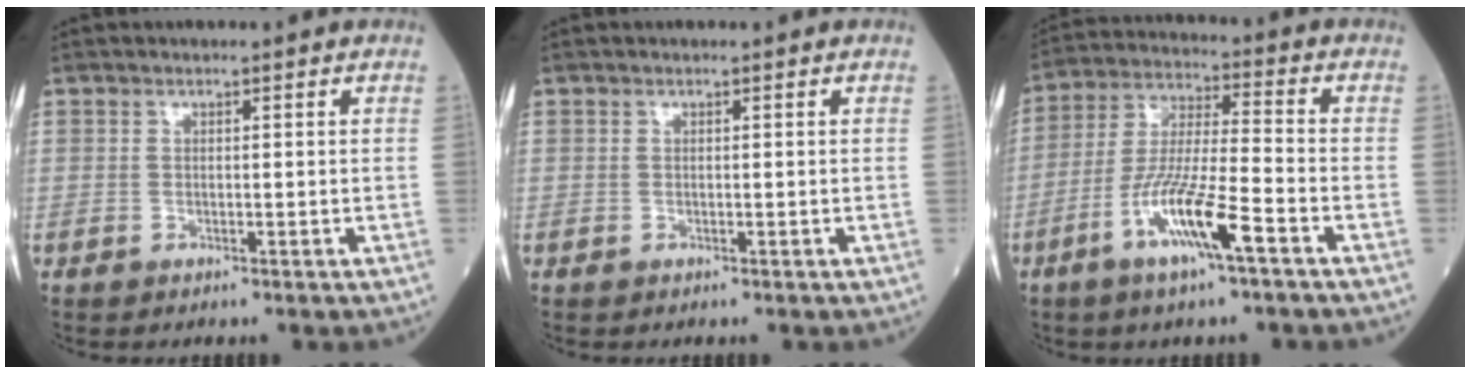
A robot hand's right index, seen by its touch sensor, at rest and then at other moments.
{"total": 0.0}
{"total": 11.8, "force": [-5.6, 0.7, 10.4], "torque": [-0.207, -0.011, -0.109]}